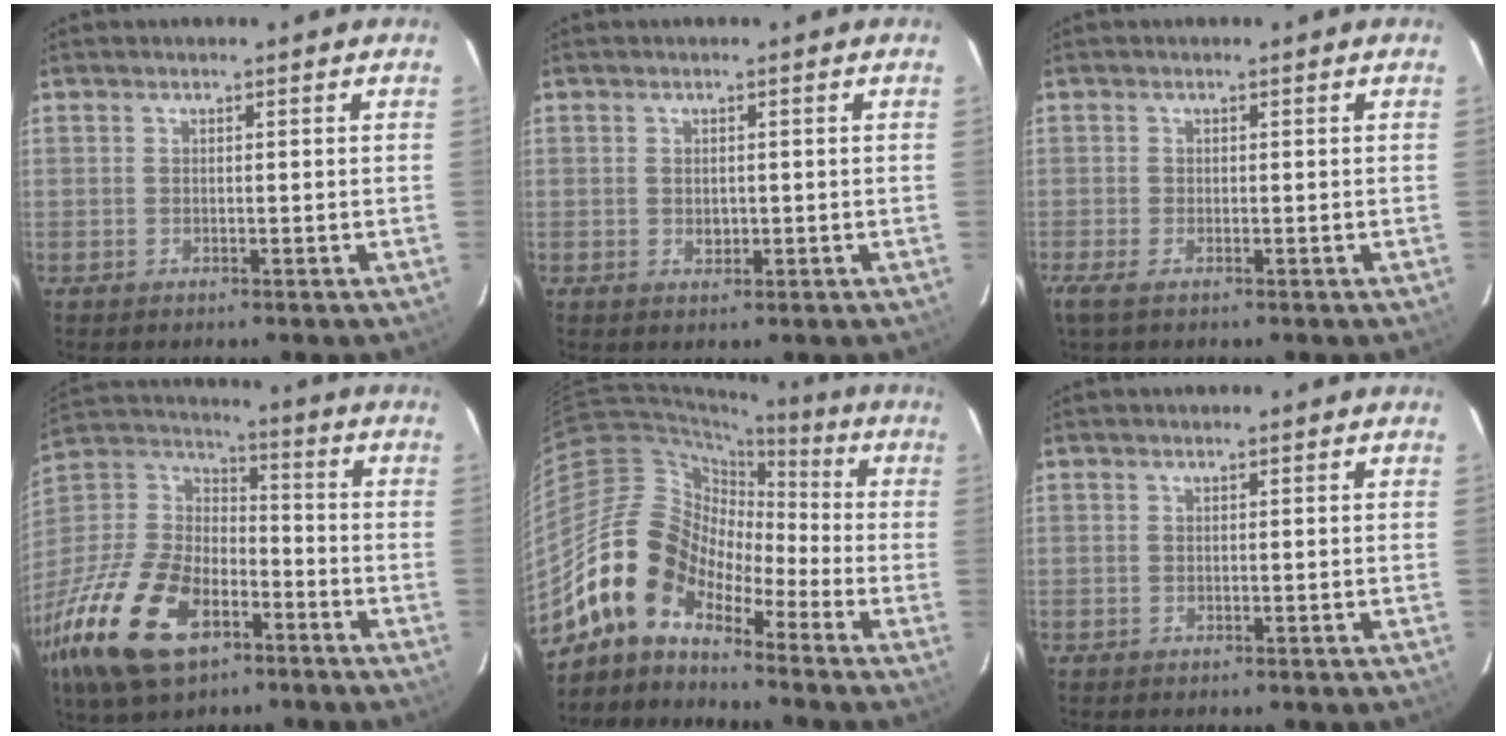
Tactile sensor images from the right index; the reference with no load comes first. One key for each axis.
{"total": 1.8, "fx": -0.1, "fy": 1.4, "fz": 1.1, "tx": -0.017, "ty": 0.001, "tz": 0.000}
{"total": 3.1, "fx": -1.9, "fy": 1.0, "fz": 2.2, "tx": -0.052, "ty": -0.010, "tz": -0.035}
{"total": 28.5, "fx": -14.7, "fy": 16.0, "fz": 18.4, "tx": -0.421, "ty": -0.024, "tz": -0.254}
{"total": 12.0, "fx": -8.7, "fy": 6.6, "fz": 4.9, "tx": -0.087, "ty": 0.030, "tz": -0.184}
{"total": 0.0}